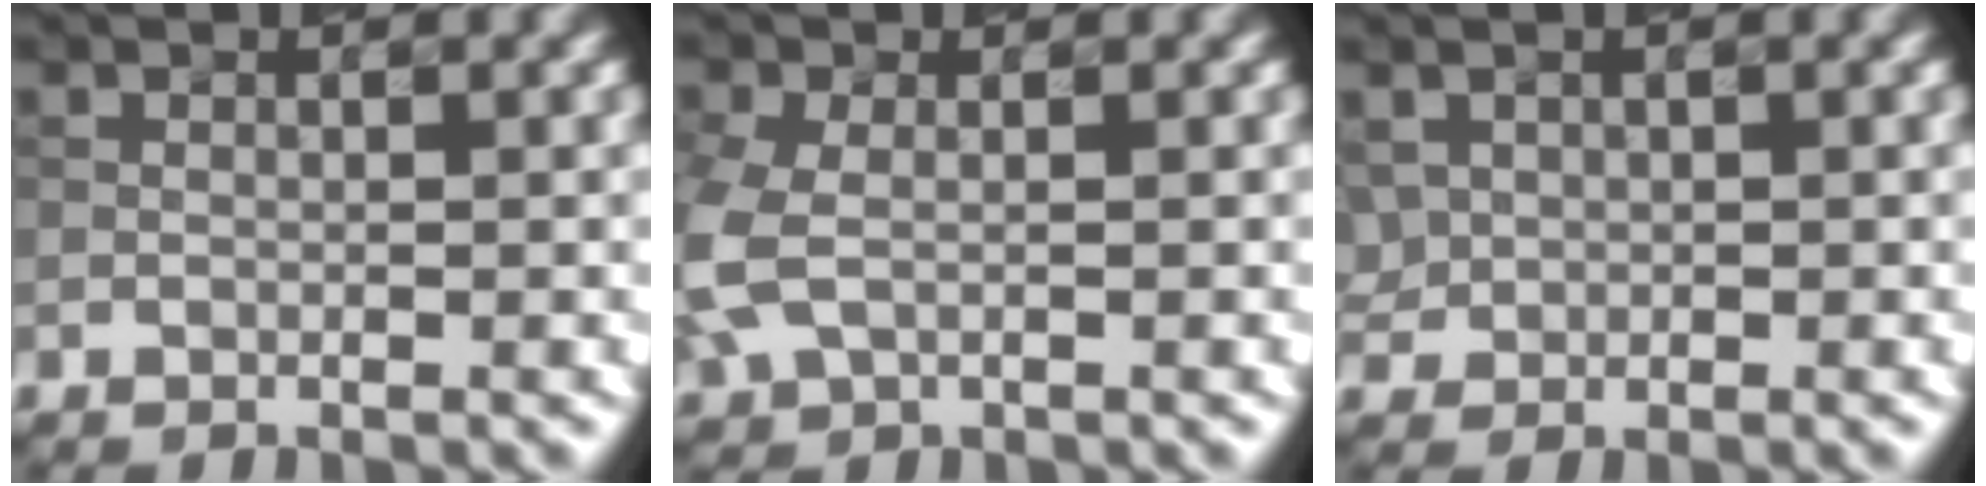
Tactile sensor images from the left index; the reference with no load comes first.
{"total": 4.6, "force": [-0.4, 3.2, 3.2], "torque": [-0.101, -0.003, -0.013]}
{"total": 1.6, "force": [0.6, 1.4, 0.3], "torque": [-0.011, 0.003, 0.014]}